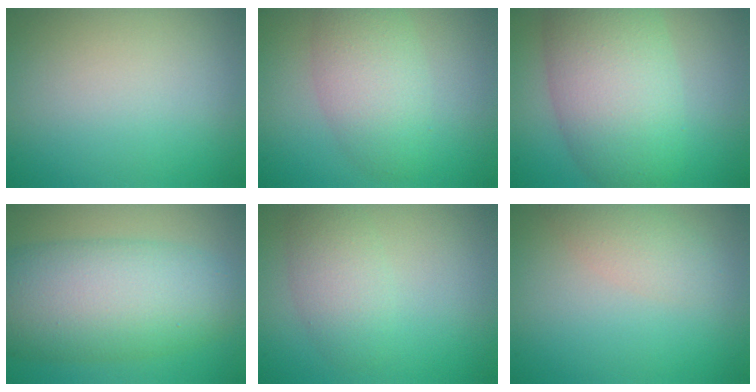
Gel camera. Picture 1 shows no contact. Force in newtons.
{"total": 4.6, "press": 4.6, "slide": 0.2}
{"total": 8.6, "press": 8.6, "slide": 0.3}
{"total": 10.2, "press": 10.2, "slide": 0.1}
{"total": 3.0, "press": 3.0, "slide": 0.1}
{"total": 2.4, "press": 2.4, "slide": 0.2}